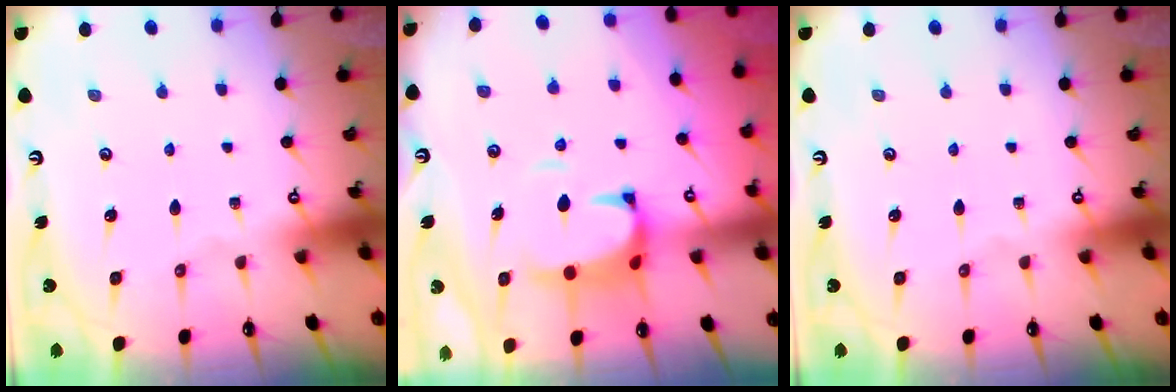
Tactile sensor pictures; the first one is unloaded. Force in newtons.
{"total": 2.6, "press": 2.3, "slide": 1.2}
{"total": 0.0}